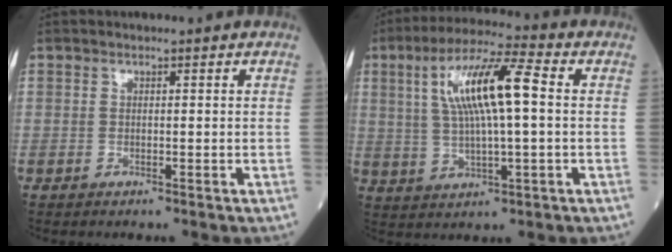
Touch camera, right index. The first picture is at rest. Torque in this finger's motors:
{"motor_torque": [1.26, 0.88, 0.37, 0.21]}